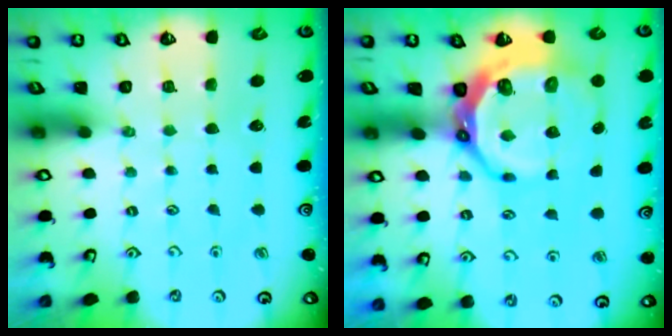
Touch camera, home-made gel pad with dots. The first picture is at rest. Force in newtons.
{"total": 14.0, "press": 13.2, "slide": 4.7}